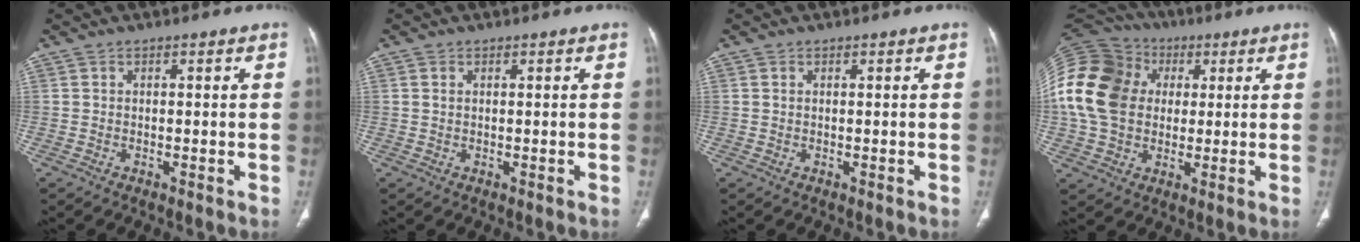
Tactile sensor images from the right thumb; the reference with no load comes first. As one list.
[{"total": 1.1, "force": [0.4, 0.7, 0.7], "torque": [-0.018, 0.003, 0.011]}, {"total": 0.5, "force": [0.3, 0.3, 0.3], "torque": [-0.009, 0.003, 0.005]}, {"total": 22.2, "force": [2.6, 17.4, 13.6], "torque": [-0.296, 0.031, 0.048]}]